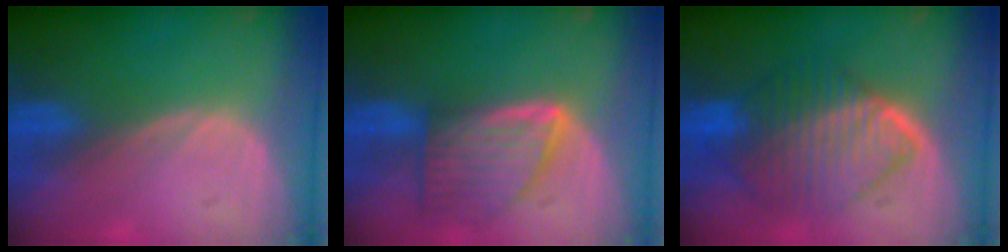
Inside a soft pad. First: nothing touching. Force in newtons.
{"total": 8.0, "press": 7.2, "slide": 3.5}
{"total": 10.3, "press": 10.2, "slide": 1.0}